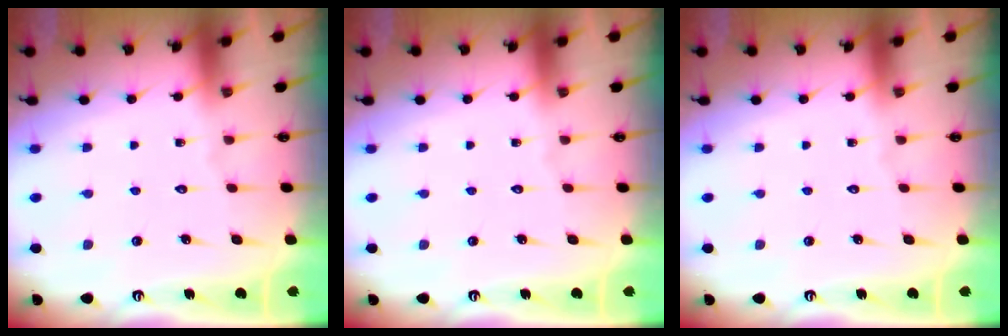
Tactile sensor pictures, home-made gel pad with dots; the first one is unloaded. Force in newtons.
{"total": 0.0}
{"total": 0.0}